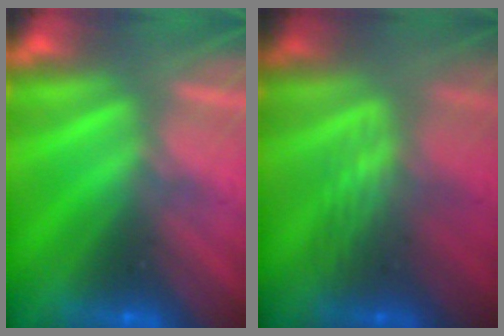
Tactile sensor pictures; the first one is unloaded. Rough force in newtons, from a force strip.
{"total": 2.4}